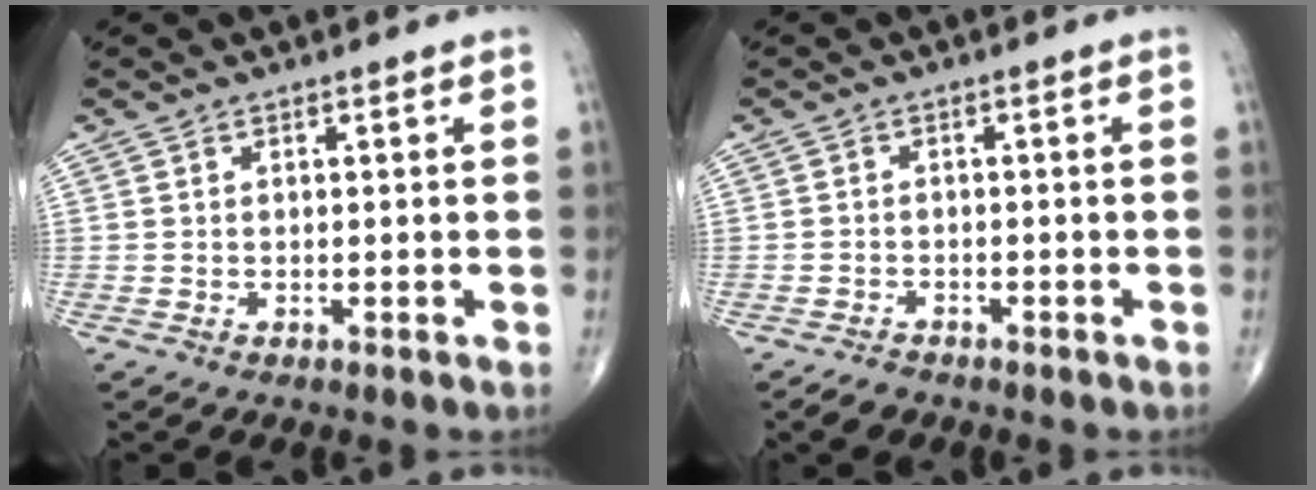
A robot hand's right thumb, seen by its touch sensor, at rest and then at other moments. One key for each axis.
{"total": 2.4, "fx": -1.9, "fy": 1.3, "fz": 0.6, "tx": -0.016, "ty": 0.006, "tz": -0.030}